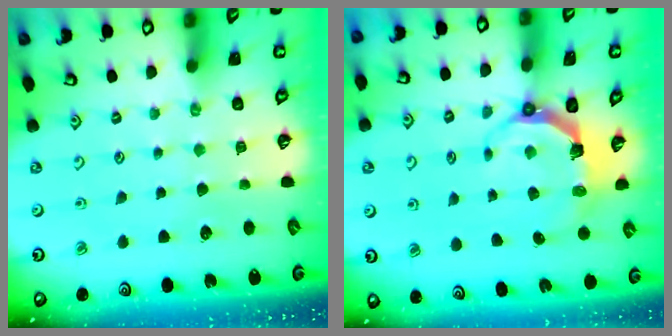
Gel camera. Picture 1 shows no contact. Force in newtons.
{"total": 6.5, "press": 4.8, "slide": 4.3}